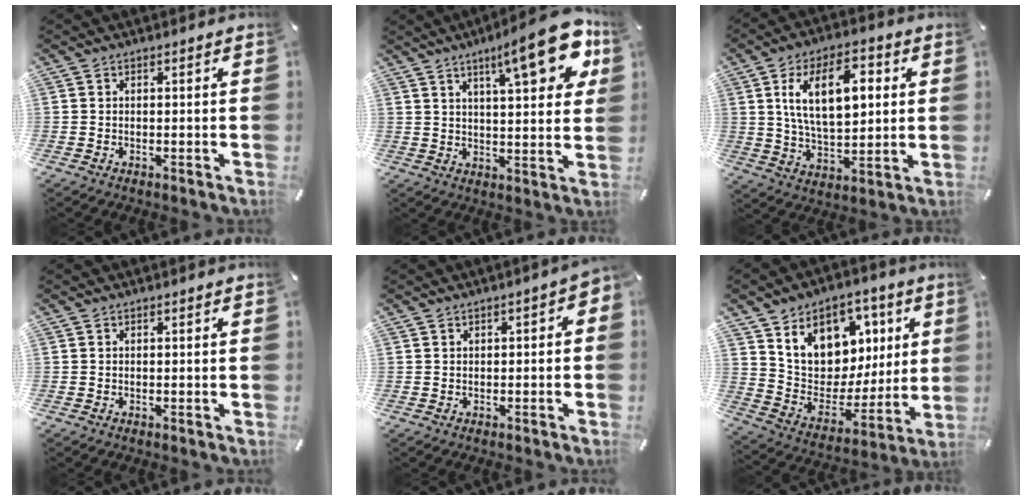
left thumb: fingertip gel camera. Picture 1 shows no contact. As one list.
[{"total": 17.3, "force": [9.2, 5.2, 13.7], "torque": [-0.193, -0.045, 0.140]}, {"total": 15.9, "force": [4.8, 8.6, 12.5], "torque": [-0.225, 0.003, 0.077]}, {"total": 0.0}, {"total": 1.9, "force": [-0.4, 1.1, 1.5], "torque": [-0.020, 0.003, -0.011]}, {"total": 13.5, "force": [6.8, 10.8, 4.5], "torque": [-0.069, -0.059, 0.125]}]